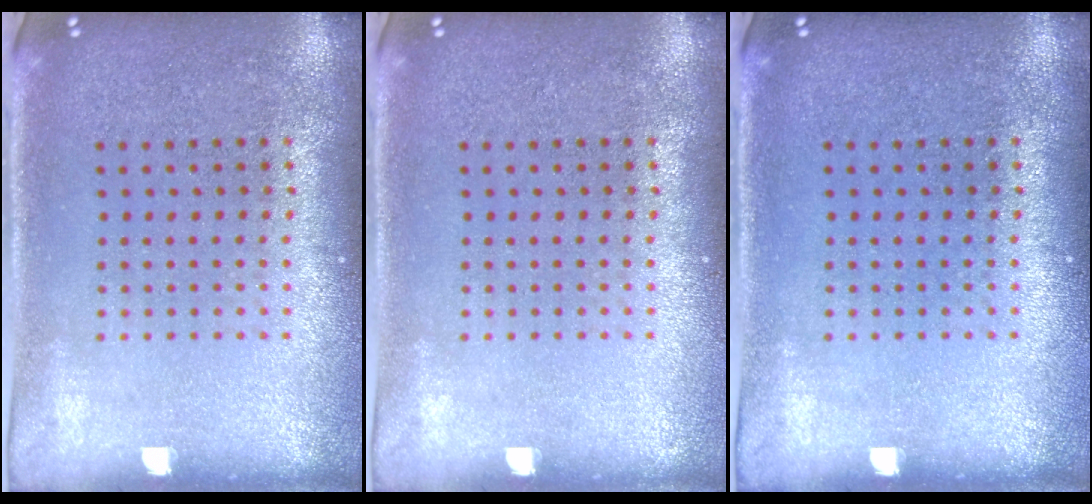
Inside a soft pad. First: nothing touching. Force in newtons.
{"total": 0.0}
{"total": 0.0}